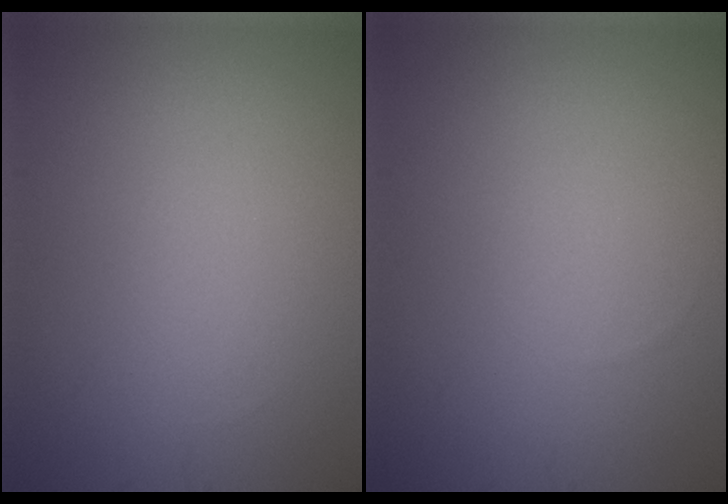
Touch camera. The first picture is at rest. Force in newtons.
{"total": 0.0}